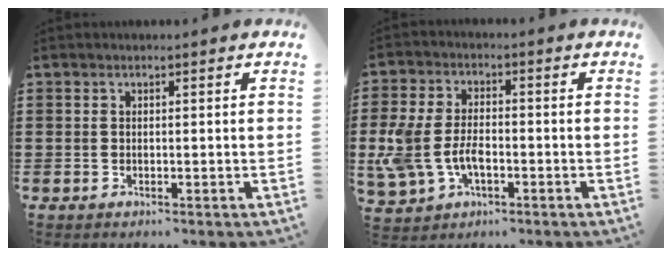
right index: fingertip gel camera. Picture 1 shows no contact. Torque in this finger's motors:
{"motor_torque": [0.42, 0.26, 0.21, 0.21]}